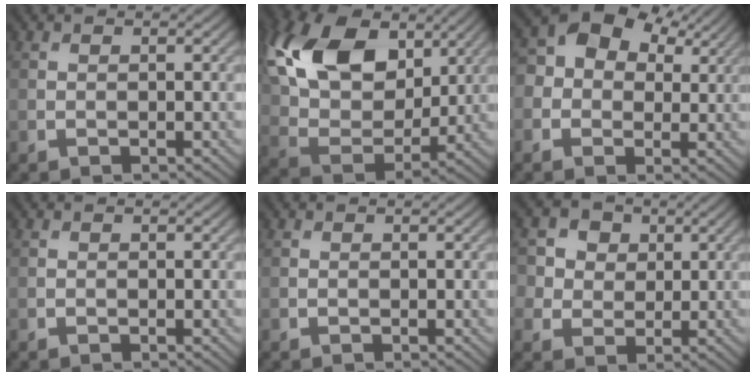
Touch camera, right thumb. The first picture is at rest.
{"total": 15.9, "force": [6.9, 9.8, 10.4], "torque": [-0.235, 0.018, 0.125]}
{"total": 8.1, "force": [1.9, 6.4, 4.7], "torque": [-0.100, 0.010, 0.014]}
{"total": 0.0}
{"total": 0.0}
{"total": 5.6, "force": [1.8, 4.9, 1.9], "torque": [-0.068, 0.006, 0.029]}